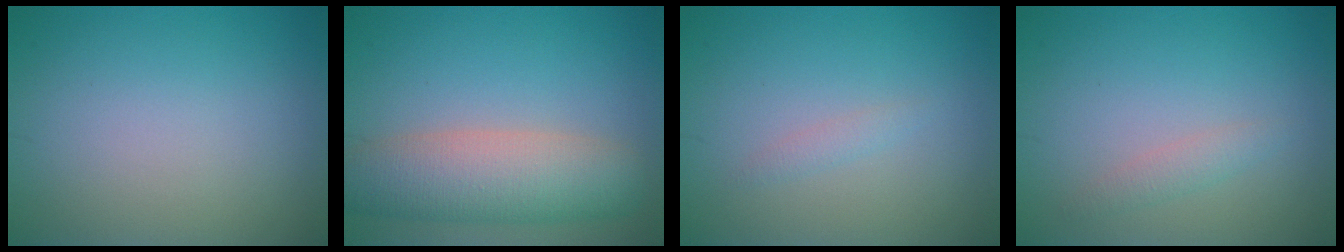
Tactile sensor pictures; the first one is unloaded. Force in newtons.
{"total": 6.8, "press": 6.8, "slide": 0.4}
{"total": 0.8, "press": 0.8, "slide": 0.0}
{"total": 1.2, "press": 1.2, "slide": 0.0}